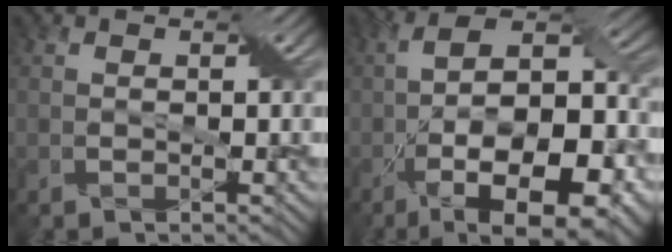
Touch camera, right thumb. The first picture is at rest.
{"total": 17.9, "force": [-7.0, 7.3, 14.8], "torque": [-0.232, -0.002, -0.100]}